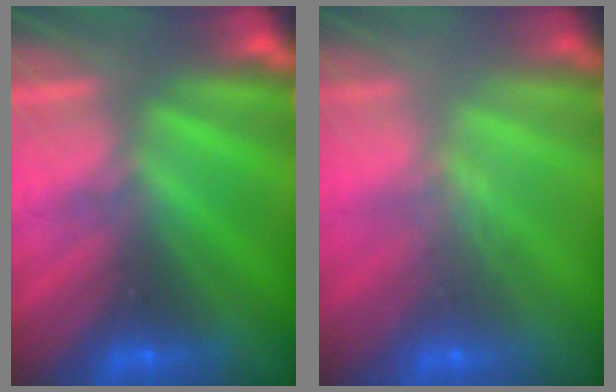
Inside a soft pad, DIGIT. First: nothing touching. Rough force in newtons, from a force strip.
{"total": 2.4}